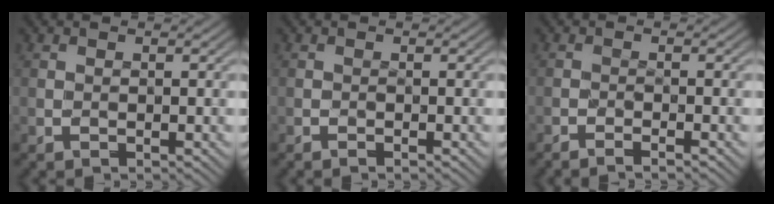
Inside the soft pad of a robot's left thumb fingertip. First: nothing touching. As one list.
[{"total": 0.5, "force": [-0.4, -0.2, 0.2], "torque": [-0.004, 0.000, -0.008]}, {"total": 1.7, "force": [-1.5, -0.6, 0.5], "torque": [-0.017, 0.001, -0.026]}]